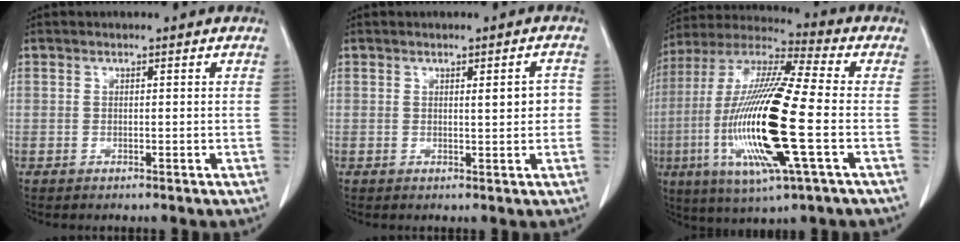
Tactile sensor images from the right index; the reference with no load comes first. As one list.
[{"total": 2.9, "force": [0.3, 0.8, 2.8], "torque": [-0.034, 0.002, 0.005]}, {"total": 21.5, "force": [-4.3, 1.9, 21.0], "torque": [-0.453, -0.021, -0.083]}]